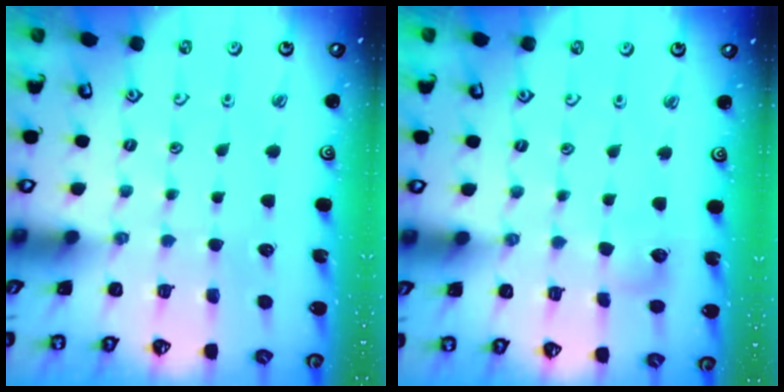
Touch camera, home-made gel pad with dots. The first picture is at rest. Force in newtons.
{"total": 5.2, "press": 5.2, "slide": 0.3}